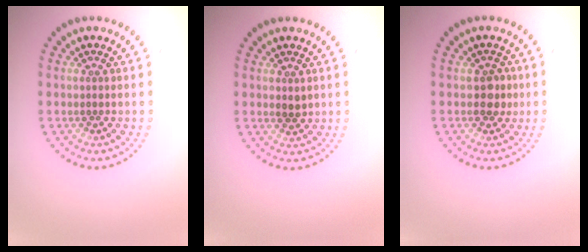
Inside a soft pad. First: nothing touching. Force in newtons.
{"total": 1.0, "press": 0.9, "slide": 0.3}
{"total": 1.7, "press": 1.6, "slide": 0.6}